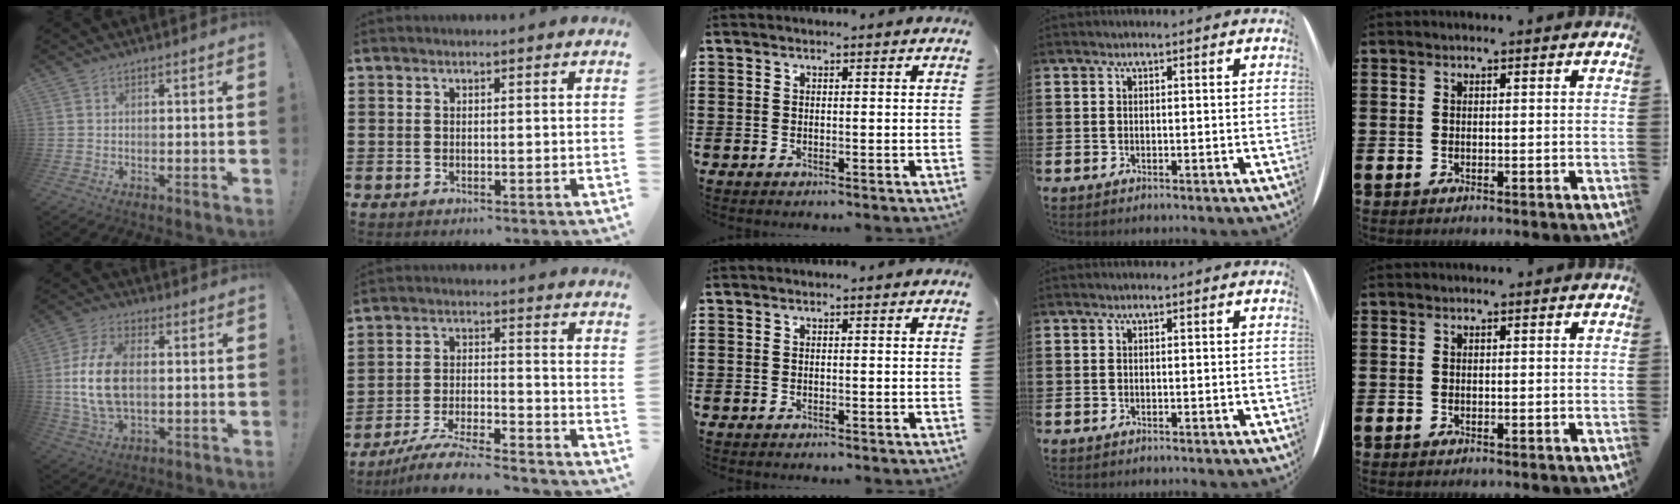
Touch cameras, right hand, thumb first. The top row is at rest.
{"thumb": {"total": 14.7, "force": [0.6, 8.6, 11.9], "torque": [-0.237, 0.002, 0.014]}, "index": {"total": 7.8, "force": [-7.2, 0.1, 3.0], "torque": [-0.060, 0.001, -0.138]}}